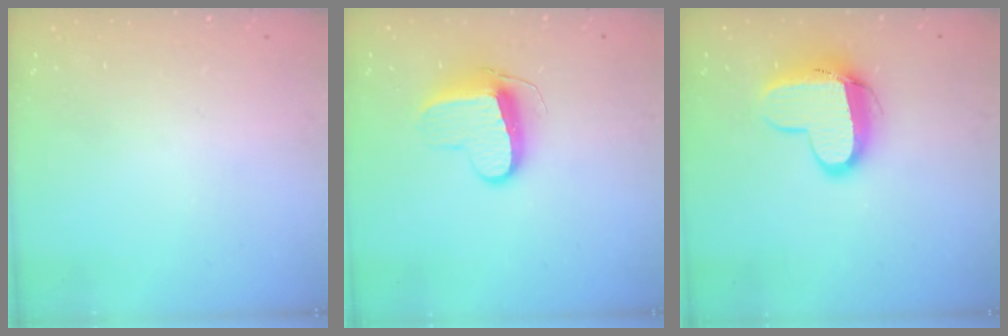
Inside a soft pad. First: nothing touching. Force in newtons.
{"total": 10.3, "press": 10.3, "slide": 0.4}
{"total": 11.4, "press": 11.4, "slide": 1.1}